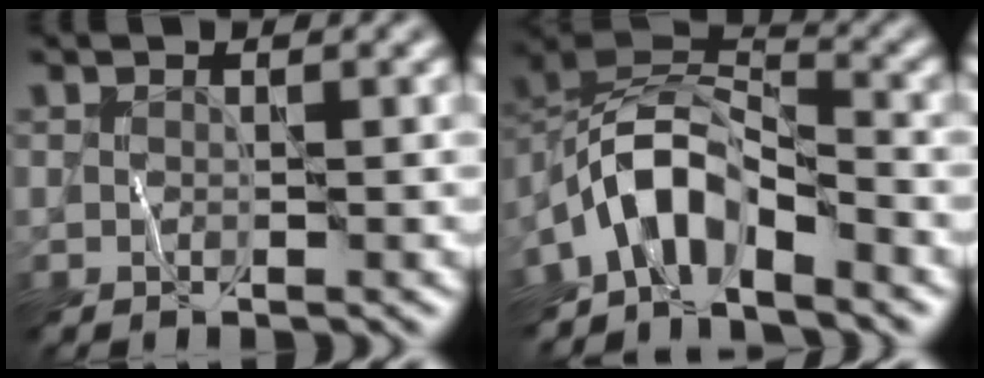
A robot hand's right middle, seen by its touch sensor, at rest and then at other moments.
{"total": 6.4, "force": [-3.9, 2.8, 4.2], "torque": [-0.059, 0.010, -0.084]}